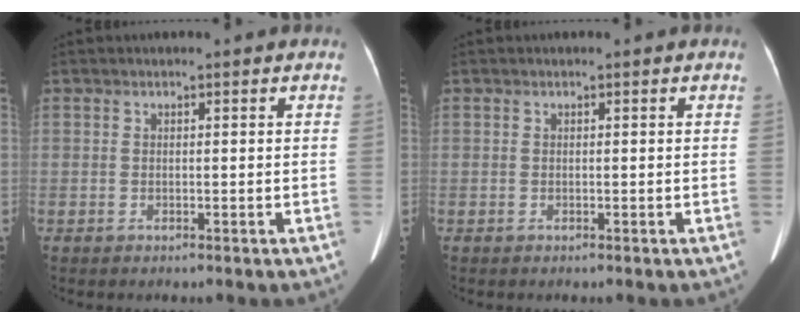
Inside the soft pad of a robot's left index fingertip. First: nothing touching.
{"total": 0.0}